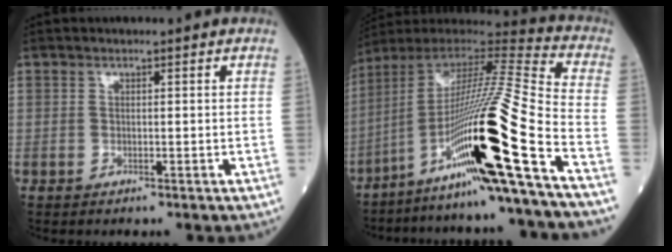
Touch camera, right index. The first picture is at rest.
{"total": 23.5, "force": [-10.9, -1.6, 20.8], "torque": [-0.370, -0.028, -0.200]}